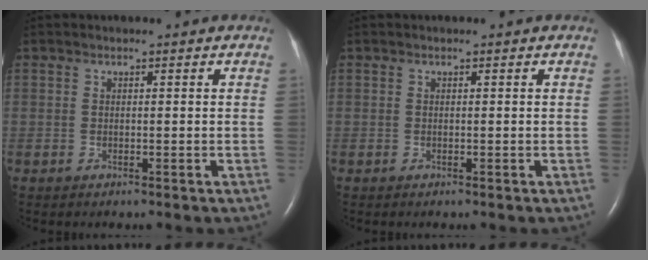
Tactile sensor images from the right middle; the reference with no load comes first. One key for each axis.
{"total": 0.0}